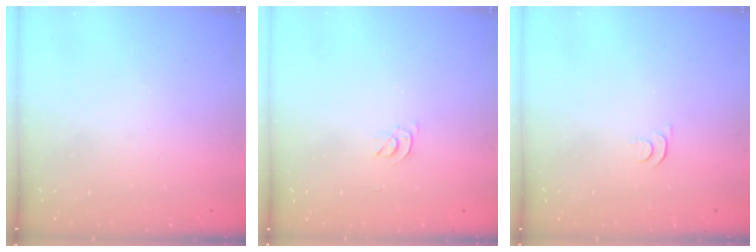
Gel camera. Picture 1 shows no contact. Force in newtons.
{"total": 2.9, "press": 2.9, "slide": 0.5}
{"total": 3.3, "press": 3.2, "slide": 0.4}